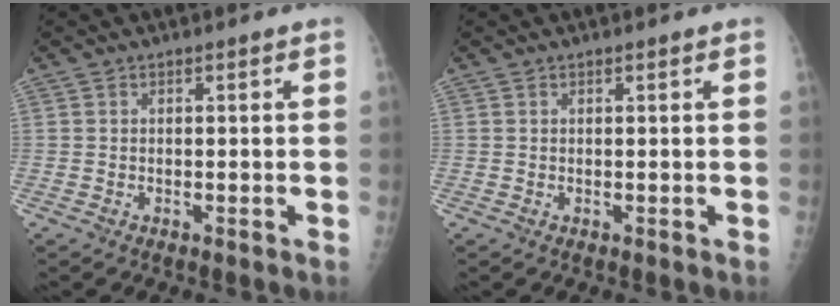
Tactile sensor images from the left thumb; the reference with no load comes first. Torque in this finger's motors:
{"motor_torque": [-0.01, 0.00, -0.07, -0.03, 0.00]}